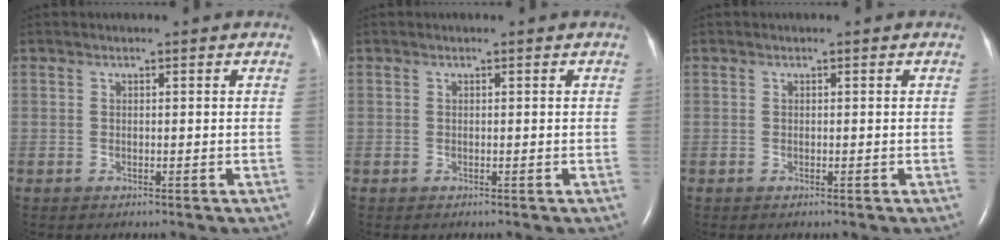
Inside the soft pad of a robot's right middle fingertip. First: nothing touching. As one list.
[{"total": 0.0}, {"total": 0.0}]